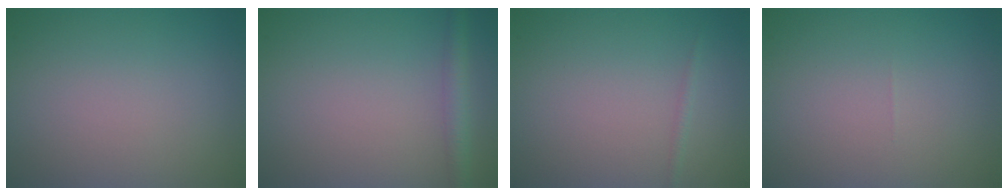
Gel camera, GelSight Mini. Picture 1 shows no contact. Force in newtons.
{"total": 2.3, "press": 2.3, "slide": 0.0}
{"total": 0.6, "press": 0.6, "slide": 0.0}
{"total": 0.0}